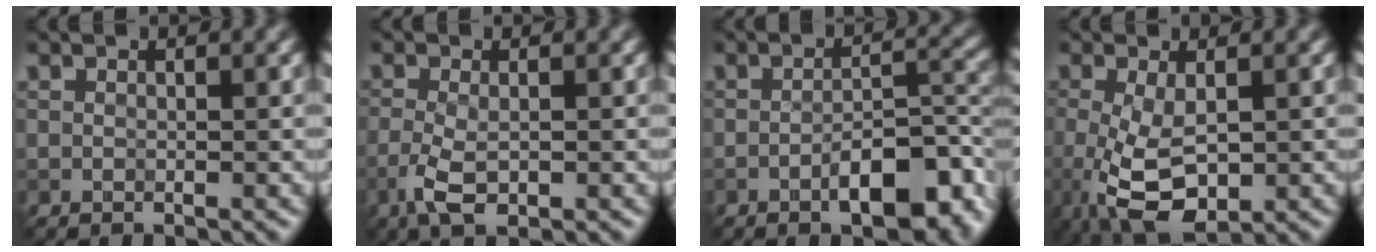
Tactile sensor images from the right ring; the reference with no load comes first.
{"total": 2.9, "force": [-1.6, 0.9, 2.3], "torque": [-0.055, -0.009, -0.028]}
{"total": 6.8, "force": [-3.5, 2.4, 5.4], "torque": [-0.073, 0.008, -0.052]}
{"total": 5.2, "force": [-1.1, 2.3, 4.6], "torque": [-0.108, -0.012, -0.013]}